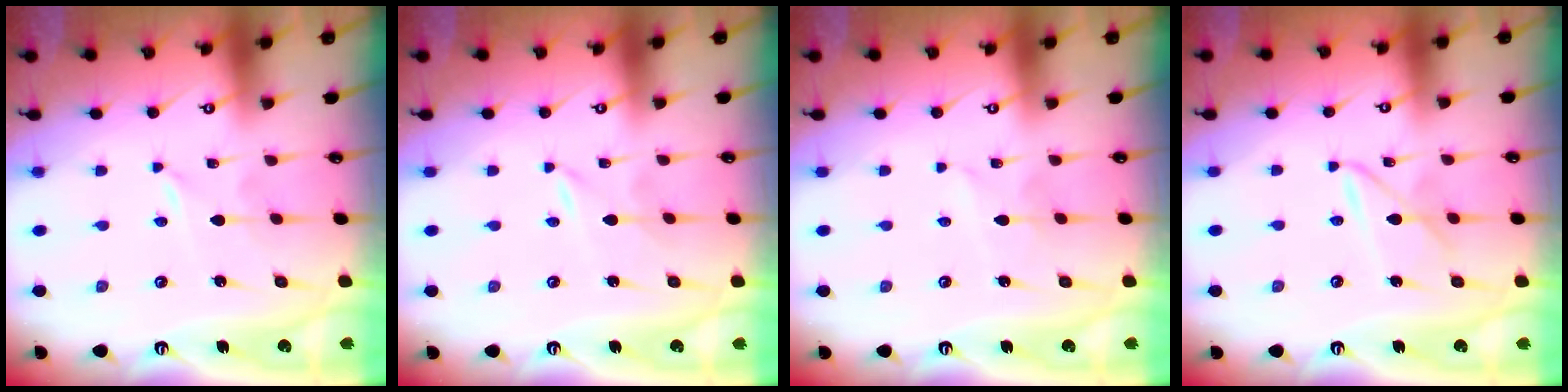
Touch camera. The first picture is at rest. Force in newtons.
{"total": 0.0}
{"total": 2.8, "press": 2.8, "slide": 0.3}
{"total": 5.3, "press": 5.3, "slide": 0.4}